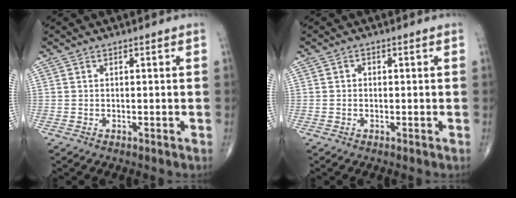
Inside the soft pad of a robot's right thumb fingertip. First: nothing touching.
{"total": 0.7, "force": [-0.1, 0.6, 0.3], "torque": [0.002, 0.003, -0.004]}